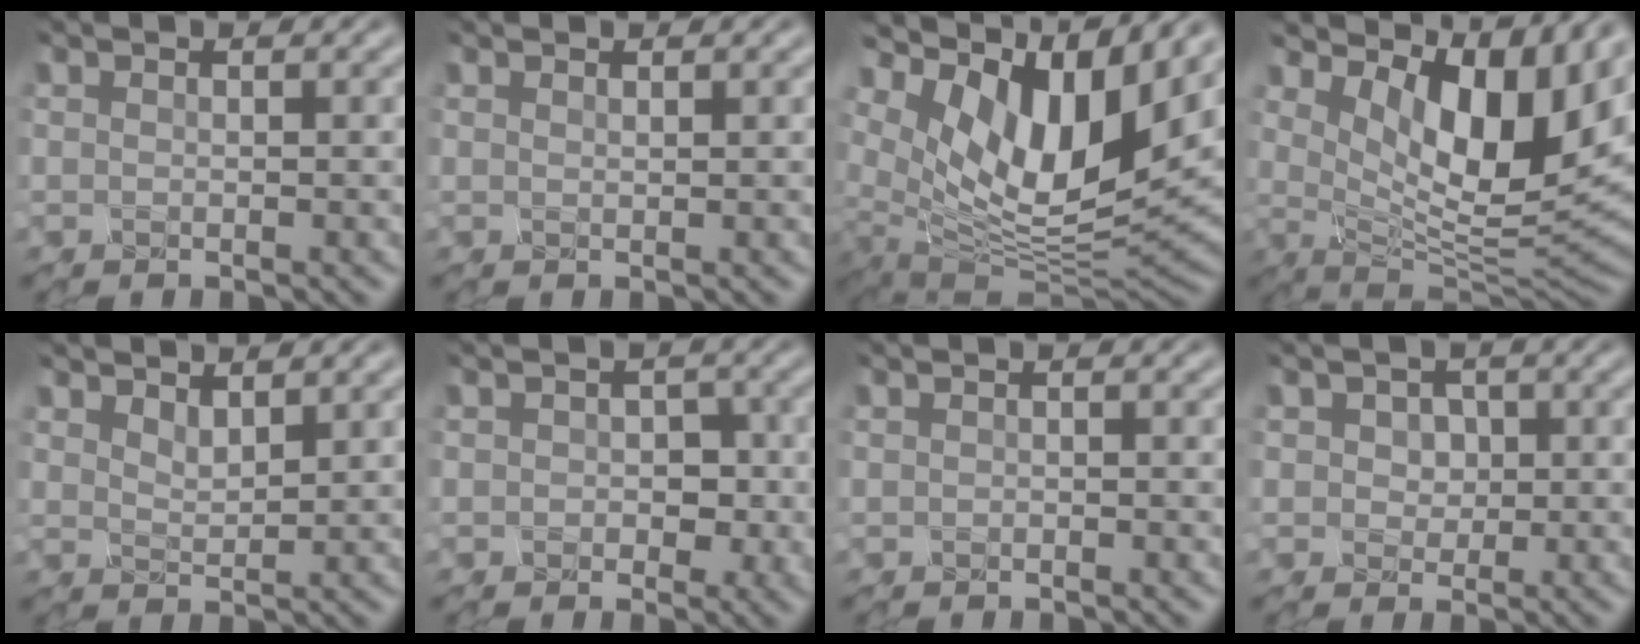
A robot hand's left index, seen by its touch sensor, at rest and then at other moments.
{"total": 0.6, "force": [0.5, 0.1, 0.2], "torque": [-0.009, 0.000, 0.010]}
{"total": 14.7, "force": [4.2, 7.2, 12.1], "torque": [-0.231, 0.022, 0.061]}
{"total": 15.0, "force": [5.0, 7.6, 11.9], "torque": [-0.227, 0.024, 0.089]}
{"total": 2.9, "force": [2.0, 1.2, 1.7], "torque": [-0.041, -0.006, 0.030]}
{"total": 3.6, "force": [-0.9, 2.8, 2.0], "torque": [-0.054, -0.005, 0.000]}
{"total": 0.0}
{"total": 3.4, "force": [0.4, 2.9, 1.7], "torque": [-0.070, 0.003, 0.018]}